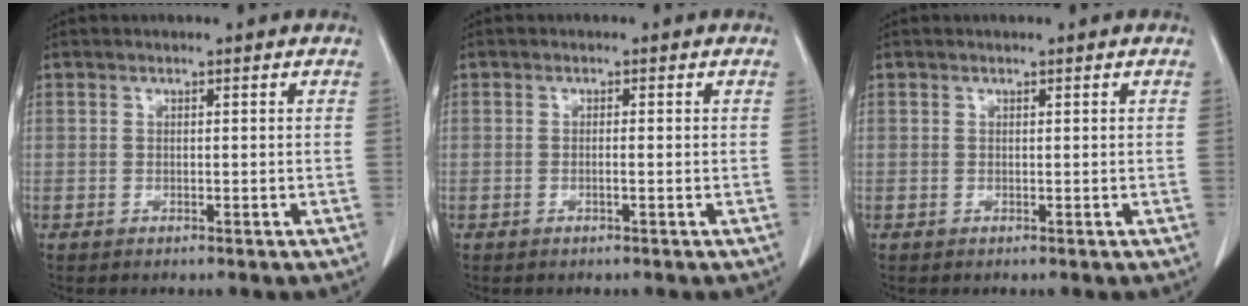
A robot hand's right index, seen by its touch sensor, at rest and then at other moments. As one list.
[{"total": 0.6, "force": [-0.2, -0.1, 0.6], "torque": [-0.009, 0.002, -0.002]}, {"total": 0.0}]